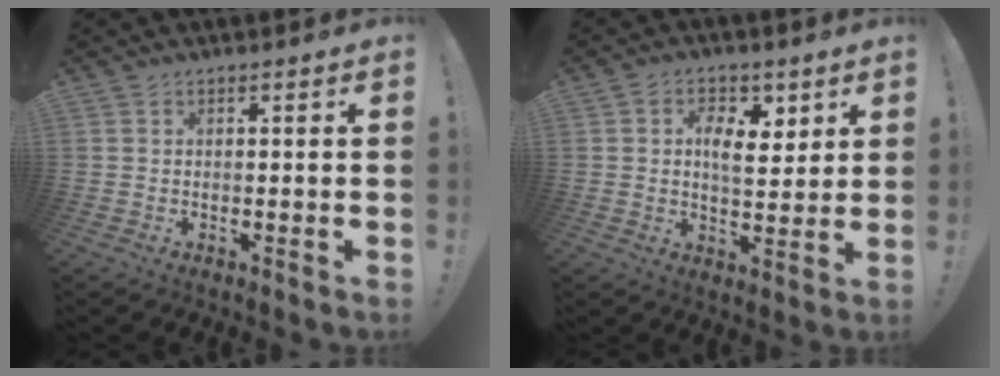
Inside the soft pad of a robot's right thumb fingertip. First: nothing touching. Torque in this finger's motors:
{"motor_torque": [-0.12, 1.44, 0.18, 0.07, 0.03]}